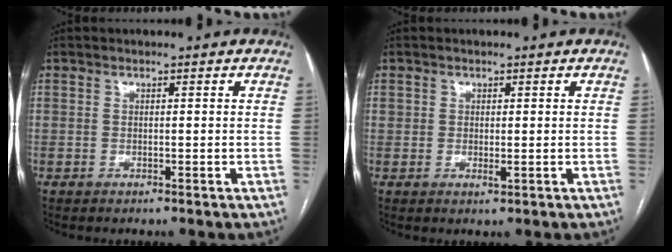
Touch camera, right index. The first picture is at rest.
{"total": 1.5, "force": [-0.1, 0.9, 1.2], "torque": [-0.019, -0.002, 0.001]}